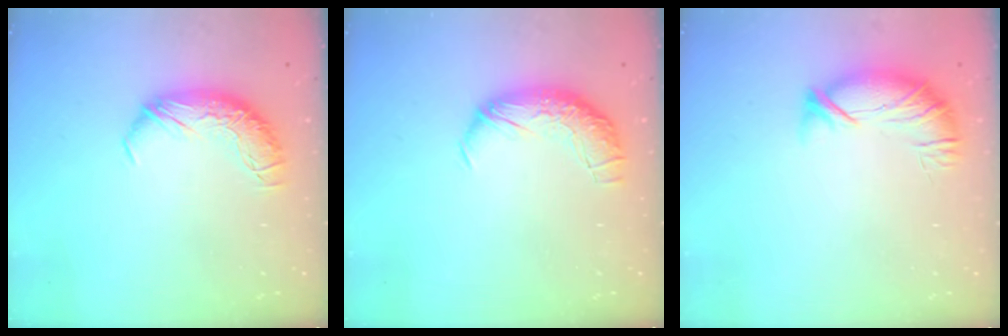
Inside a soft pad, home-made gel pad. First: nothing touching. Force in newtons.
{"total": 2.3, "press": 1.0, "slide": 2.1}
{"total": 3.2, "press": 2.8, "slide": 1.6}